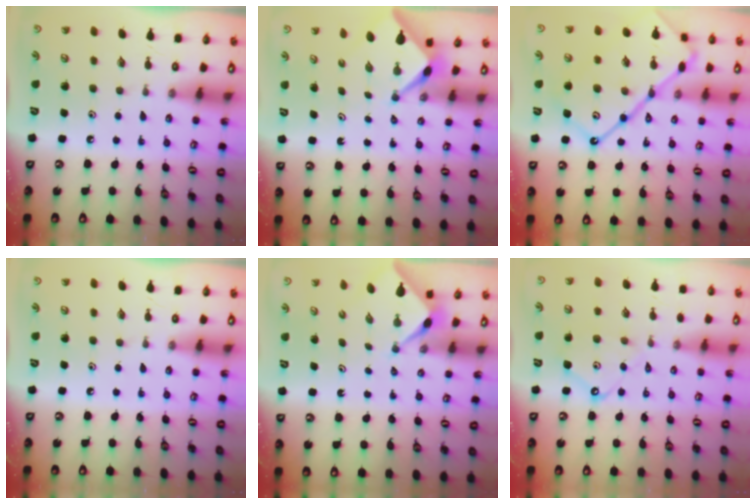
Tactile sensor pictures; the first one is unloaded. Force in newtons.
{"total": 2.7, "press": 2.7, "slide": 0.2}
{"total": 19.7, "press": 19.6, "slide": 1.9}
{"total": 0.0}
{"total": 2.3, "press": 2.2, "slide": 0.3}
{"total": 8.0, "press": 7.9, "slide": 0.9}